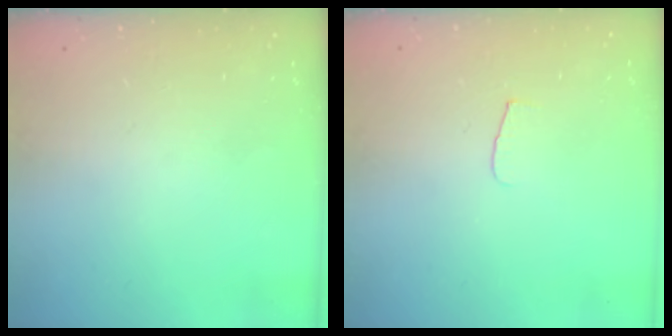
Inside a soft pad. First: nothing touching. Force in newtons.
{"total": 3.8, "press": 3.8, "slide": 0.4}